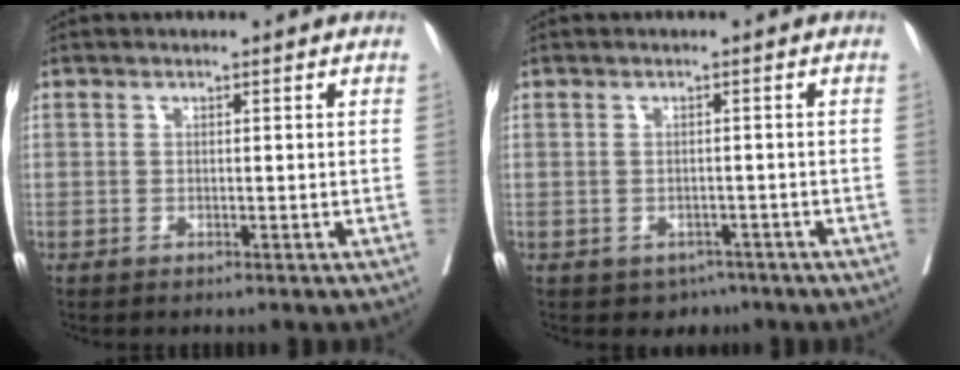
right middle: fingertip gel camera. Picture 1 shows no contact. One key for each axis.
{"total": 3.0, "fx": -2.0, "fy": 2.1, "fz": 0.7, "tx": -0.001, "ty": 0.006, "tz": -0.023}